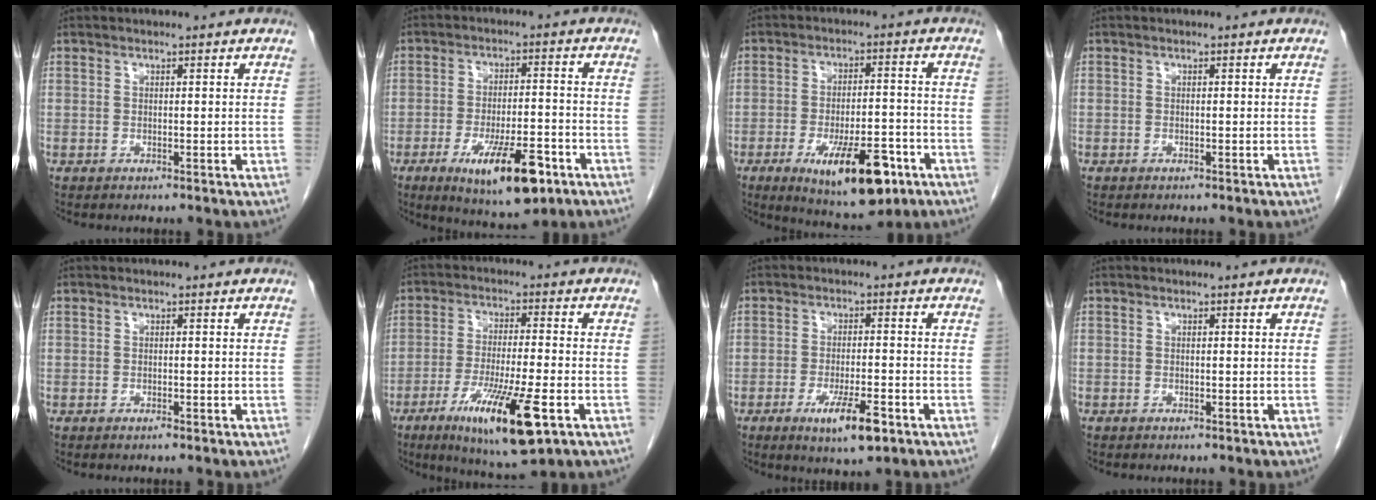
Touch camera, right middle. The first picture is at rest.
{"total": 12.6, "force": [-6.4, 3.4, 10.3], "torque": [-0.169, -0.014, -0.092]}
{"total": 13.6, "force": [-6.7, 4.3, 11.0], "torque": [-0.171, -0.011, -0.093]}
{"total": 0.0}
{"total": 0.7, "force": [-0.5, 0.2, 0.4], "torque": [-0.010, 0.000, -0.006]}
{"total": 14.2, "force": [-6.5, 1.8, 12.5], "torque": [-0.227, -0.033, -0.102]}
{"total": 7.3, "force": [-3.8, 1.6, 6.0], "torque": [-0.106, -0.011, -0.056]}
{"total": 0.5, "force": [-0.4, 0.4, 0.0], "torque": [-0.004, 0.004, -0.008]}